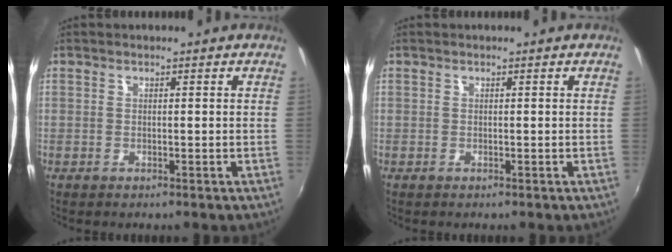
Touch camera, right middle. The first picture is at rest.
{"total": 0.0}